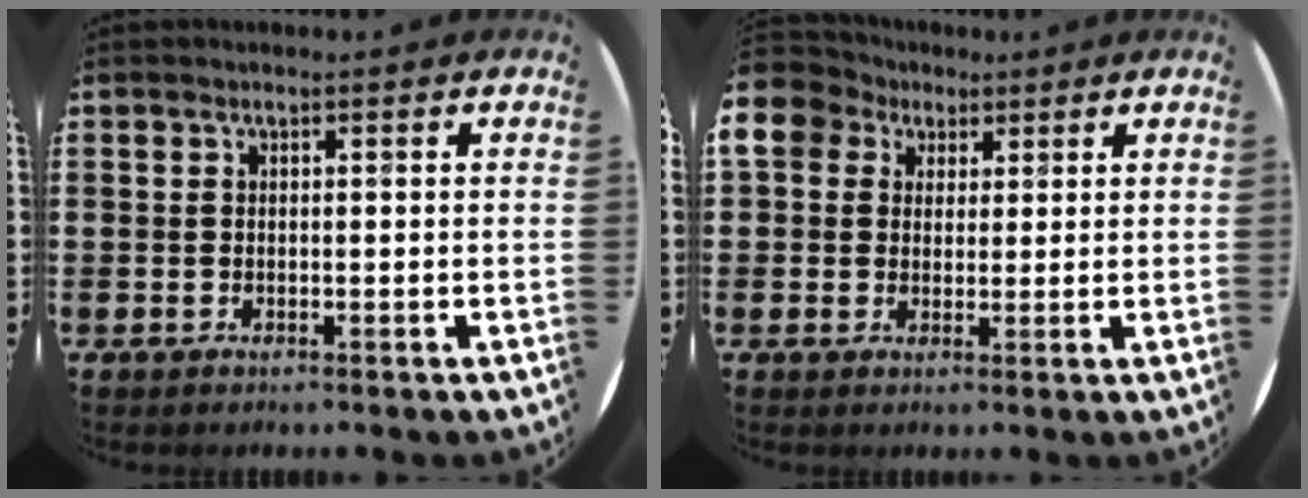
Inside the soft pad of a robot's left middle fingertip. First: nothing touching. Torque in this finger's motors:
{"motor_torque": [1.73, -0.41, 1.05, 0.21]}